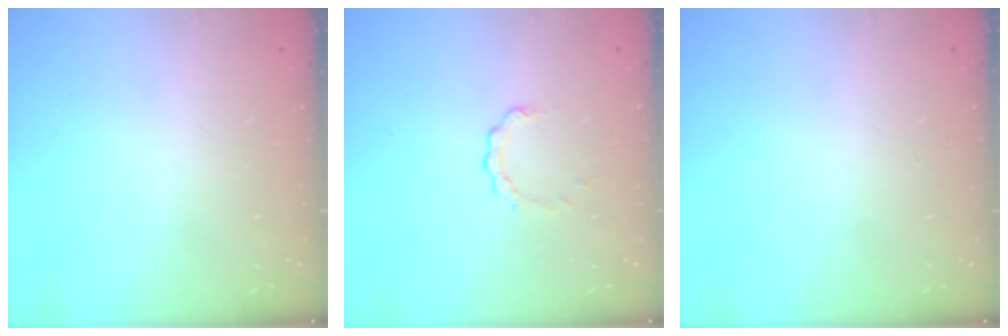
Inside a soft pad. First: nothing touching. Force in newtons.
{"total": 2.7, "press": 2.7, "slide": 0.3}
{"total": 0.0}